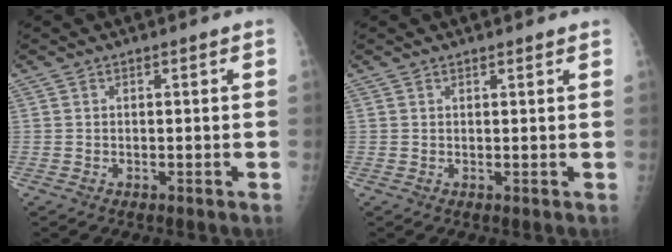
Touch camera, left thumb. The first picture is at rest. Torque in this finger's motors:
{"motor_torque": [-0.16, -0.03, -0.25, 0.05, 0.00]}